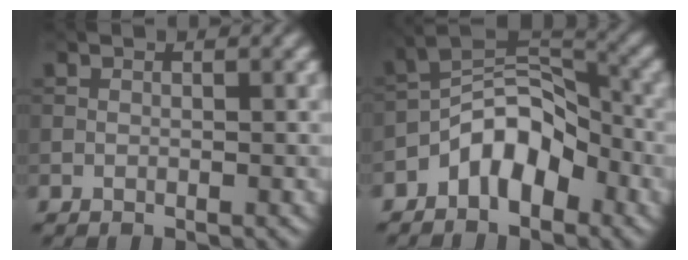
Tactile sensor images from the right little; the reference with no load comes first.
{"total": 5.8, "force": [-3.1, 3.3, 3.7], "torque": [-0.050, 0.016, -0.067]}